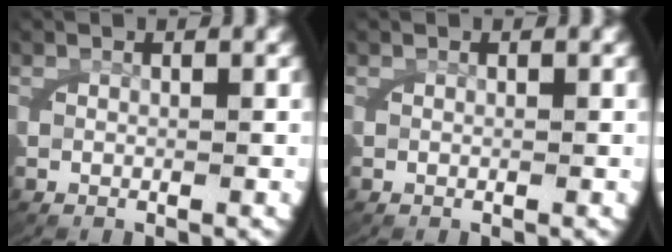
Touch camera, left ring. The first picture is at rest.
{"total": 0.0}